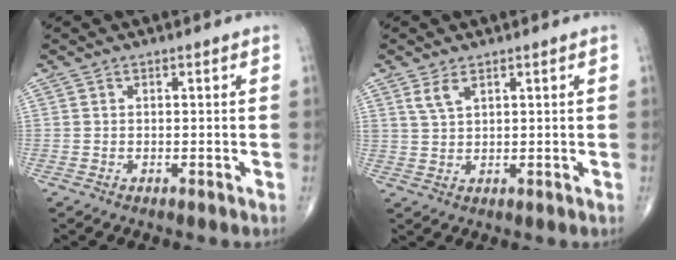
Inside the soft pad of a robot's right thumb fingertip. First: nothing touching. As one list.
[{"total": 3.1, "force": [1.9, 1.3, 2.1], "torque": [-0.039, -0.004, 0.045]}]